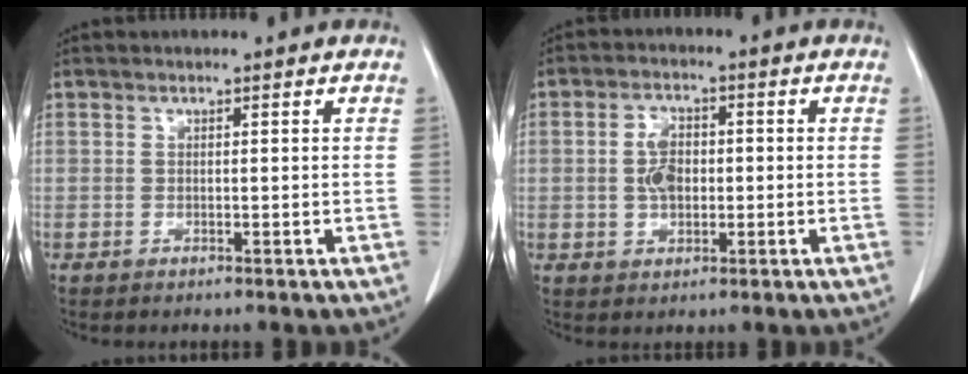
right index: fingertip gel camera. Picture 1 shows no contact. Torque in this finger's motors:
{"motor_torque": [0.16, 0.03, 0.08, 0.05]}